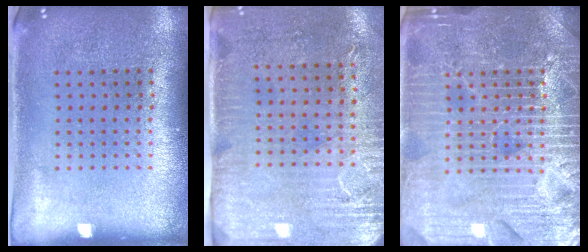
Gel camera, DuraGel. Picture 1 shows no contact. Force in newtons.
{"total": 2.9, "press": 2.4, "slide": 1.6}
{"total": 7.0, "press": 6.9, "slide": 0.9}